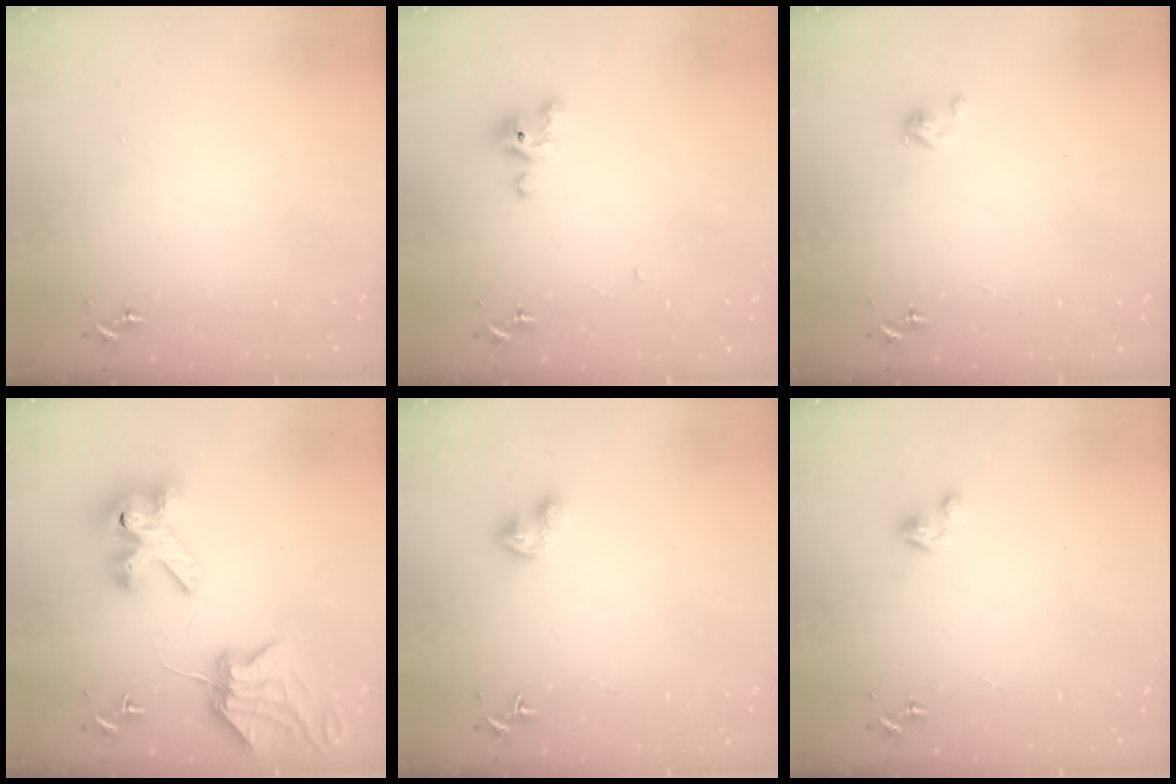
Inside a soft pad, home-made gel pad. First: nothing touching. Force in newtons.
{"total": 5.2, "press": 5.2, "slide": 0.4}
{"total": 2.9, "press": 2.9, "slide": 0.2}
{"total": 11.1, "press": 11.0, "slide": 1.3}
{"total": 4.3, "press": 4.3, "slide": 0.5}
{"total": 3.2, "press": 3.2, "slide": 0.3}